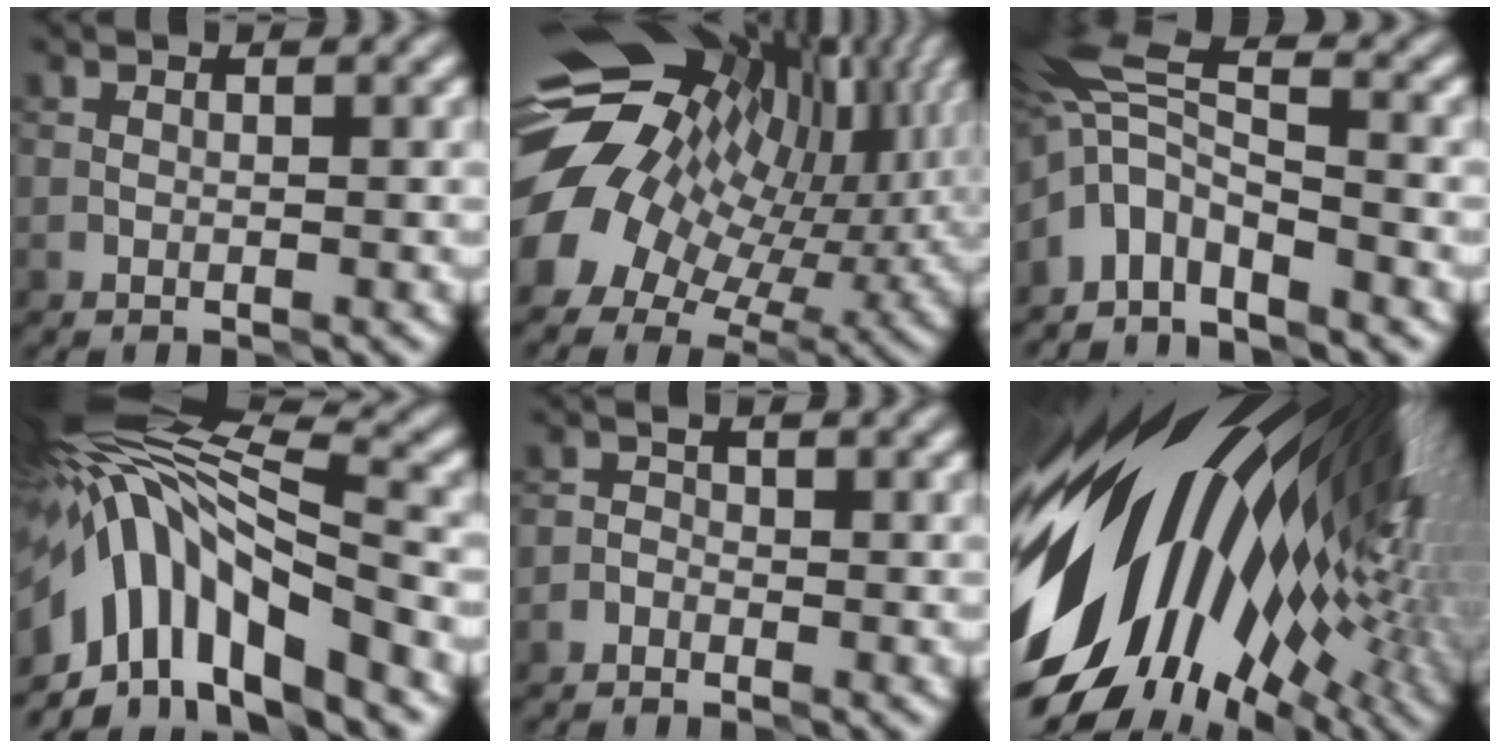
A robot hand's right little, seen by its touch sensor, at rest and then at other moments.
{"total": 16.7, "force": [2.8, 11.4, 11.9], "torque": [-0.220, -0.006, 0.082]}
{"total": 5.7, "force": [-3.4, 2.4, 4.0], "torque": [-0.072, 0.012, -0.078]}
{"total": 11.0, "force": [-4.2, 4.3, 9.2], "torque": [-0.146, 0.025, -0.072]}
{"total": 0.8, "force": [-0.7, 0.4, 0.0], "torque": [0.004, 0.008, -0.015]}
{"total": 18.8, "force": [-0.1, 10.8, 15.4], "torque": [-0.272, -0.030, -0.006]}